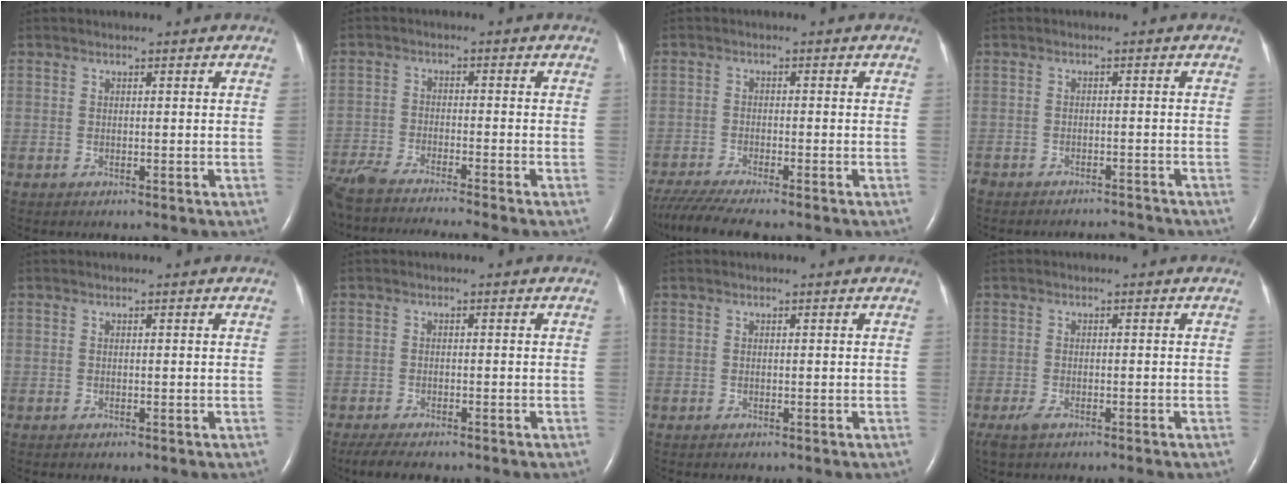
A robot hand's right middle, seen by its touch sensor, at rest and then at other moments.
{"total": 16.2, "force": [-14.5, -0.6, 7.2], "torque": [-0.131, -0.033, -0.240]}
{"total": 8.3, "force": [-7.2, -0.1, 4.2], "torque": [-0.072, -0.022, -0.120]}
{"total": 4.9, "force": [-4.8, 0.8, 0.2], "torque": [-0.003, -0.005, -0.074]}
{"total": 0.0}
{"total": 5.1, "force": [-4.1, 1.2, 2.8], "torque": [-0.050, -0.013, -0.060]}
{"total": 0.0}
{"total": 2.1, "force": [-1.5, 0.4, 1.4], "torque": [-0.033, -0.006, -0.027]}